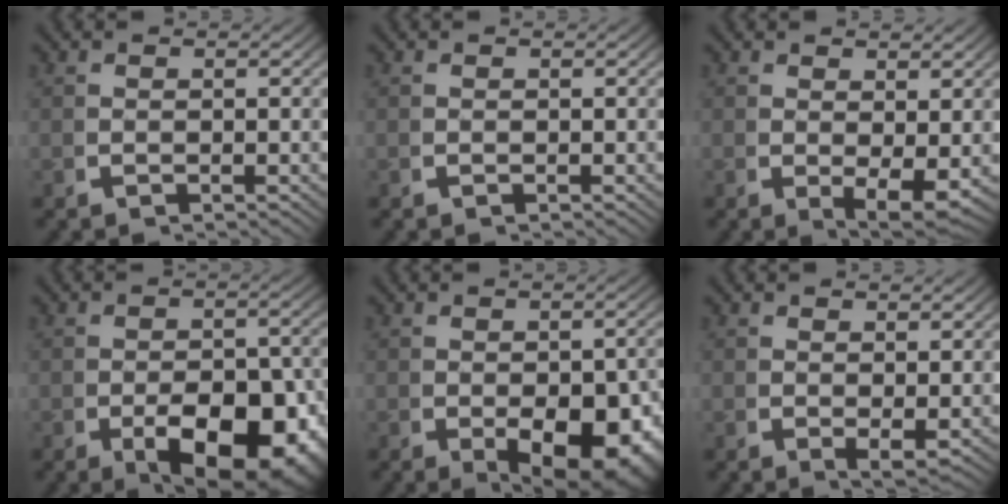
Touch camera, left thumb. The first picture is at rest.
{"total": 0.0}
{"total": 2.6, "force": [0.3, 1.0, 2.4], "torque": [-0.038, -0.019, 0.016]}
{"total": 10.4, "force": [-2.9, 6.0, 8.0], "torque": [-0.125, -0.050, -0.019]}
{"total": 9.1, "force": [-2.4, 5.4, 6.9], "torque": [-0.110, -0.053, -0.007]}
{"total": 1.5, "force": [0.6, 0.5, 1.3], "torque": [-0.021, -0.008, 0.016]}